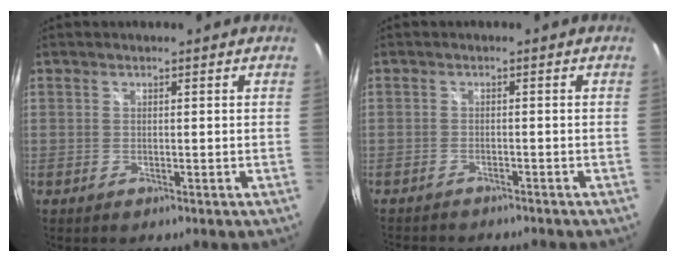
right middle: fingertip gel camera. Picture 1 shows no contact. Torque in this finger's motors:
{"motor_torque": [1.07, -1.07, 0.08, 0.05]}